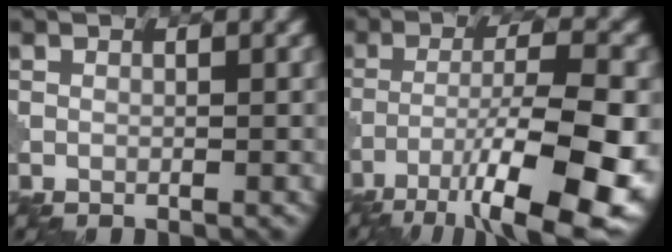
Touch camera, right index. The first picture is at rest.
{"total": 13.8, "force": [-7.5, 3.9, 11.0], "torque": [-0.185, -0.007, -0.112]}